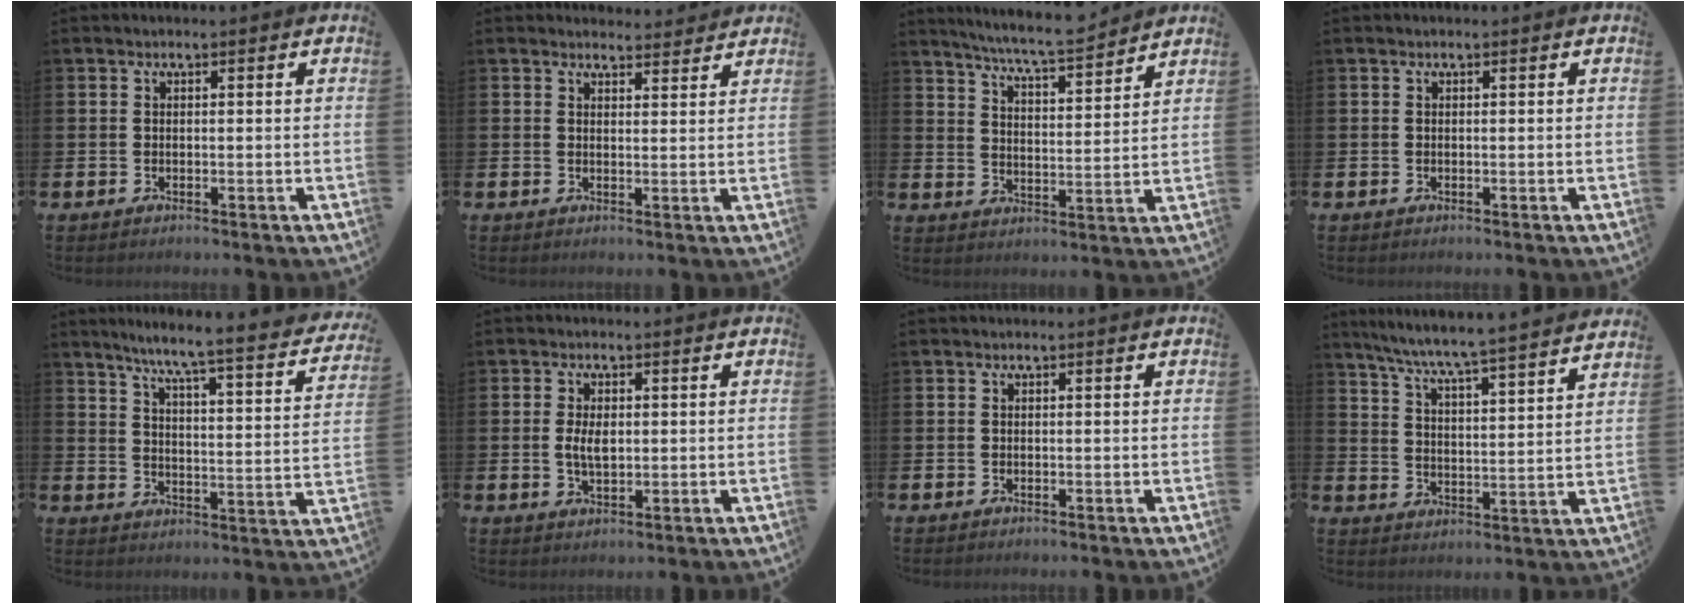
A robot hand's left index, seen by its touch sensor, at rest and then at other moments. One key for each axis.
{"total": 2.7, "fx": 2.6, "fy": 0.5, "fz": -0.1, "tx": 0.004, "ty": -0.017, "tz": 0.045}
{"total": 7.0, "fx": 6.7, "fy": -0.2, "fz": 1.9, "tx": -0.056, "ty": -0.041, "tz": 0.118}
{"total": 0.0}
{"total": 6.7, "fx": 5.8, "fy": -0.1, "fz": 3.3, "tx": -0.075, "ty": -0.056, "tz": 0.088}
{"total": 3.5, "fx": 0.3, "fy": 2.0, "fz": 2.9, "tx": -0.043, "ty": 0.001, "tz": 0.000}
{"total": 0.0}
{"total": 7.1, "fx": 6.8, "fy": -0.3, "fz": 2.2, "tx": -0.073, "ty": -0.055, "tz": 0.115}